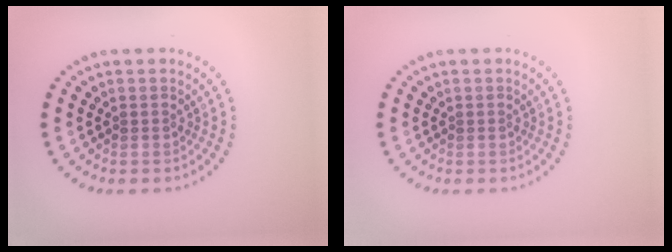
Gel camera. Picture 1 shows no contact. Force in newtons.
{"total": 0.0}